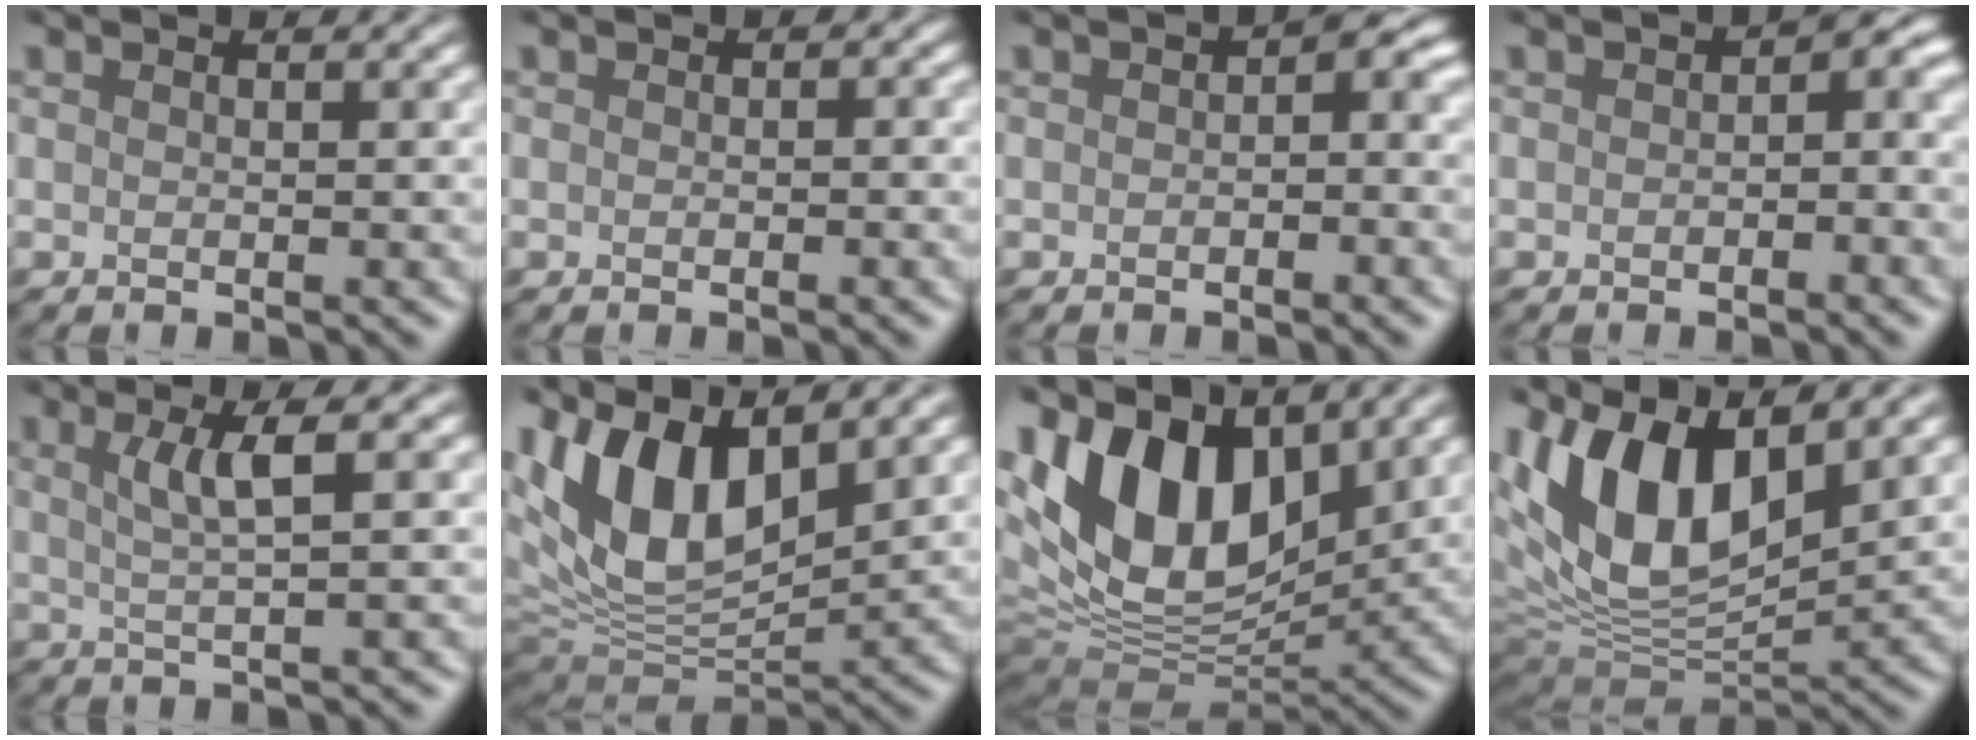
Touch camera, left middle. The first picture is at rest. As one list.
[{"total": 0.7, "force": [-0.3, 0.6, 0.3], "torque": [0.008, 0.005, -0.008]}, {"total": 3.3, "force": [-0.6, 2.1, 2.4], "torque": [-0.011, 0.007, -0.011]}, {"total": 3.9, "force": [-0.9, 2.5, 2.8], "torque": [-0.014, 0.006, -0.014]}, {"total": 2.7, "force": [1.1, 0.3, 2.5], "torque": [-0.040, 0.006, 0.019]}, {"total": 11.6, "force": [5.0, 6.0, 8.6], "torque": [-0.171, 0.008, 0.088]}, {"total": 13.9, "force": [5.4, 8.3, 9.7], "torque": [-0.186, 0.019, 0.097]}, {"total": 12.9, "force": [4.8, 6.4, 10.1], "torque": [-0.196, 0.013, 0.081]}]